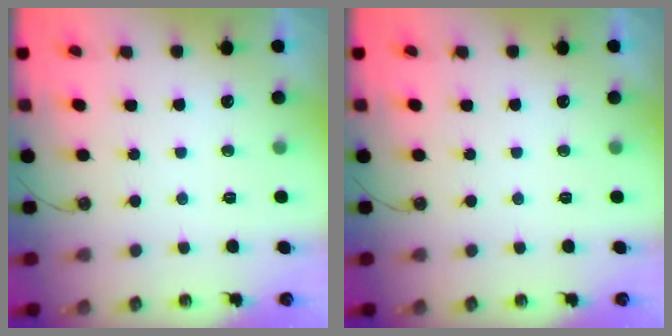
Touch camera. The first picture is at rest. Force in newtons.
{"total": 0.0}